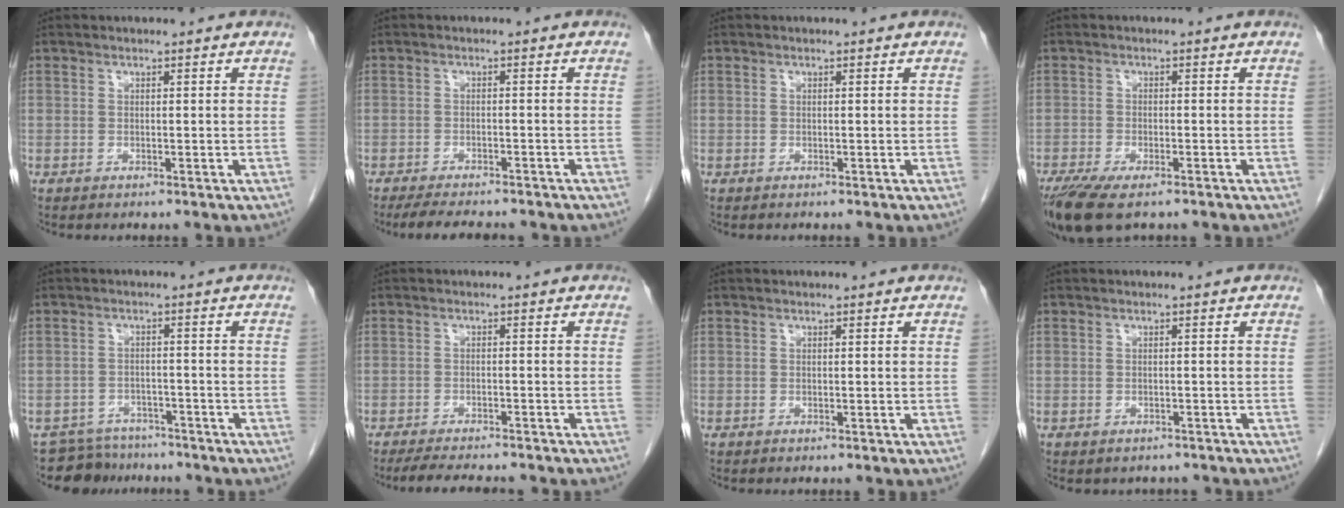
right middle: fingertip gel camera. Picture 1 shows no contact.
{"total": 9.4, "force": [-8.1, 2.0, 4.4], "torque": [-0.063, -0.009, -0.111]}
{"total": 0.0}
{"total": 8.5, "force": [-6.1, 2.7, 5.3], "torque": [-0.087, -0.018, -0.099]}
{"total": 7.1, "force": [-6.5, 3.0, -0.2], "torque": [0.007, 0.007, -0.093]}
{"total": 8.6, "force": [-7.6, 1.3, 3.9], "torque": [-0.056, -0.013, -0.109]}
{"total": 0.0}
{"total": 1.9, "force": [-1.7, 0.9, 0.3], "torque": [-0.006, 0.000, -0.021]}